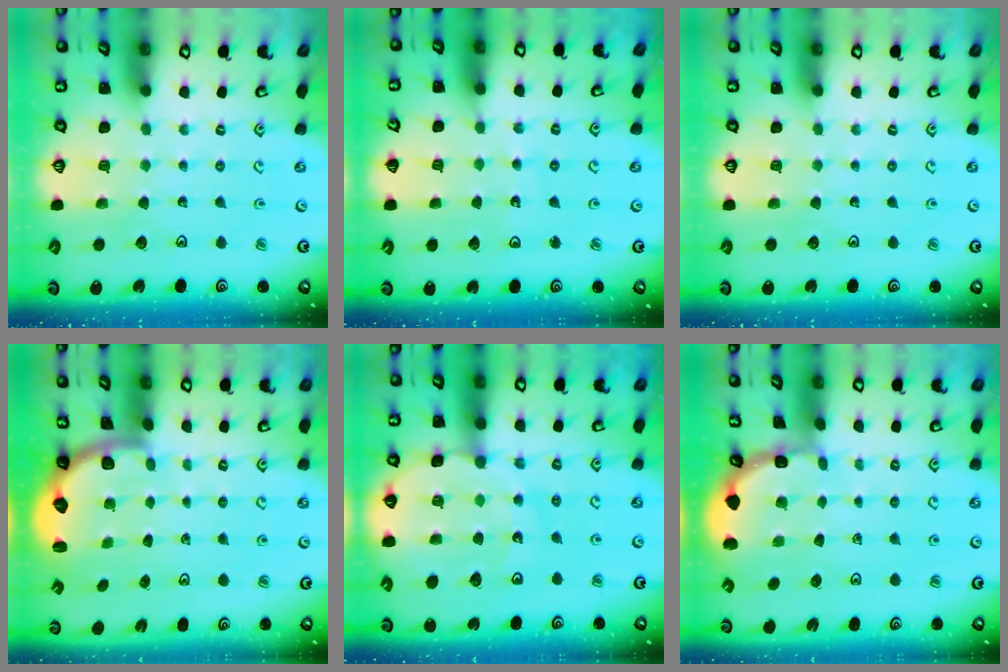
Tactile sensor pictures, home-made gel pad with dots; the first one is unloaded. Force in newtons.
{"total": 5.6, "press": 5.6, "slide": 0.7}
{"total": 0.0}
{"total": 2.5, "press": 2.1, "slide": 1.3}
{"total": 13.5, "press": 13.1, "slide": 3.0}
{"total": 1.5, "press": 1.5, "slide": 0.2}